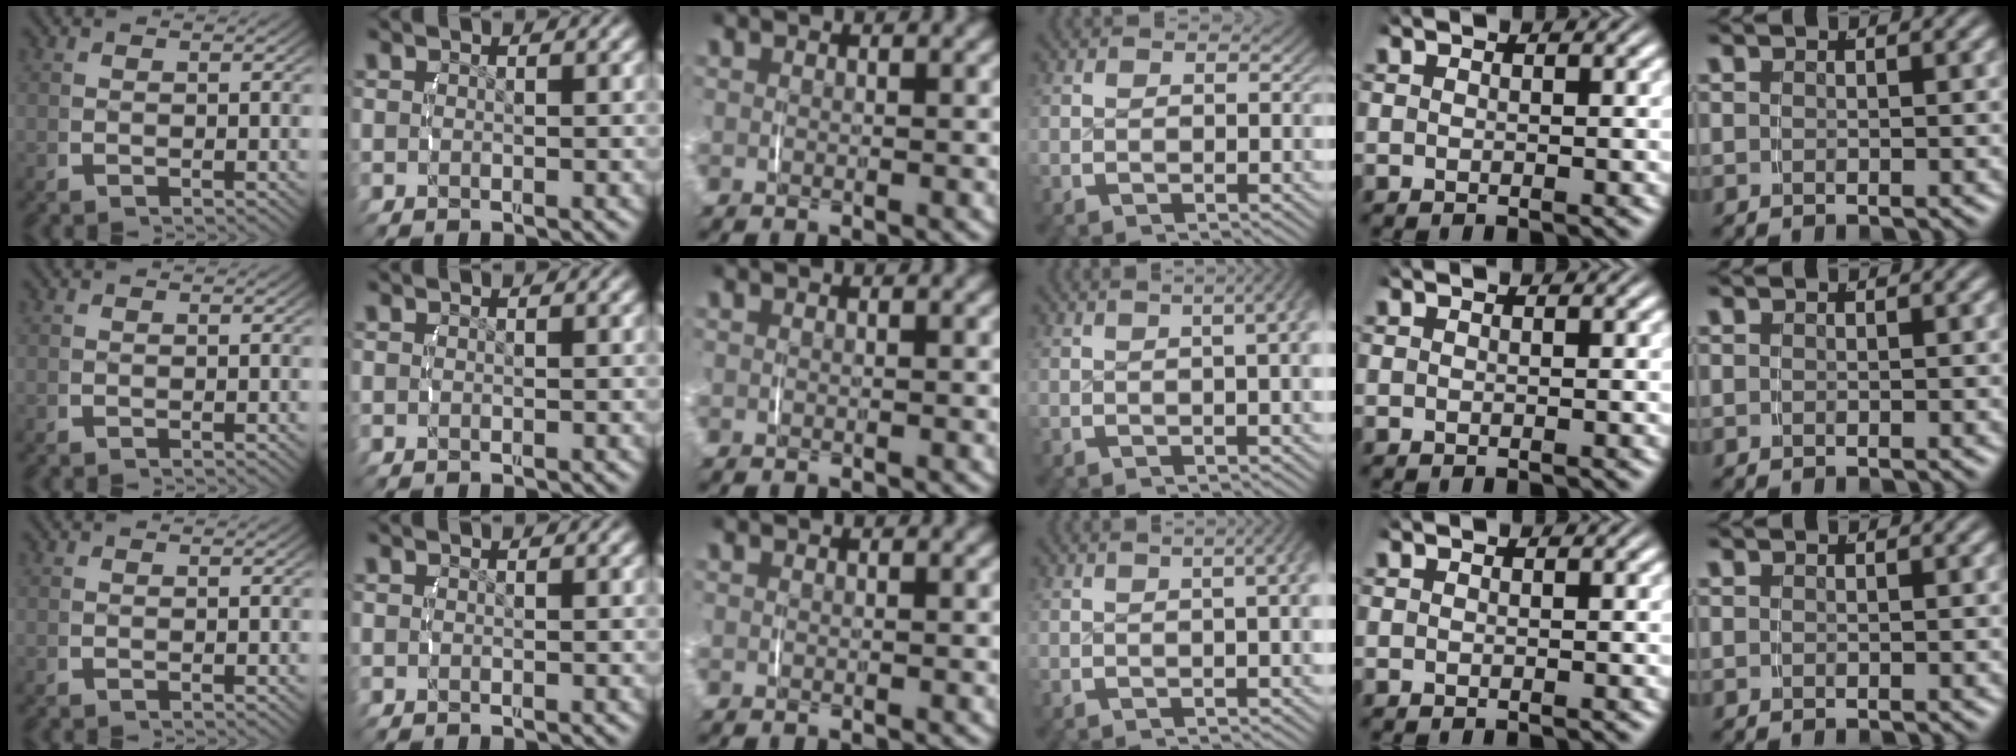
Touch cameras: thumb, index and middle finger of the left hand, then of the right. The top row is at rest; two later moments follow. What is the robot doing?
{"motion": "lift_and_place", "object": "measuring cup"}